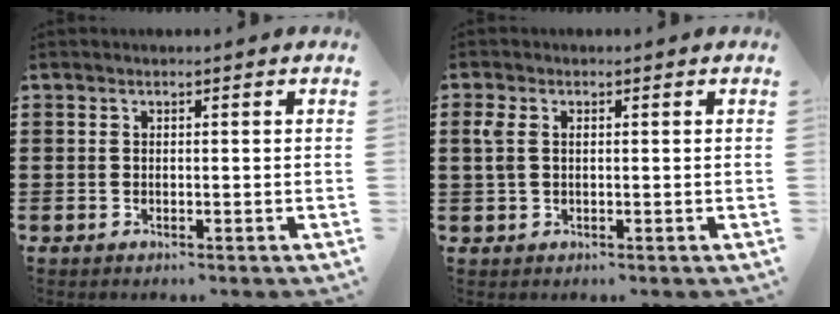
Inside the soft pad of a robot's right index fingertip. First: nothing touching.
{"total": 2.3, "force": [0.4, 1.4, 1.7], "torque": [-0.039, 0.007, 0.006]}